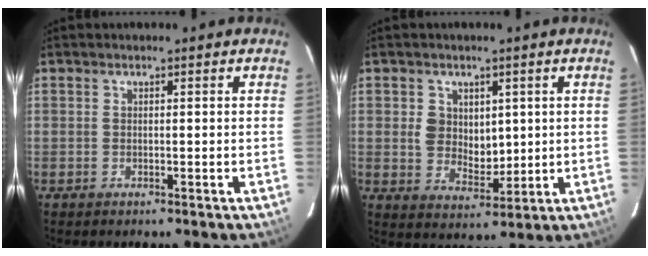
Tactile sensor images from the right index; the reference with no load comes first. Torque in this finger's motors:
{"motor_torque": [0.20, -0.06, 0.14, 0.06]}